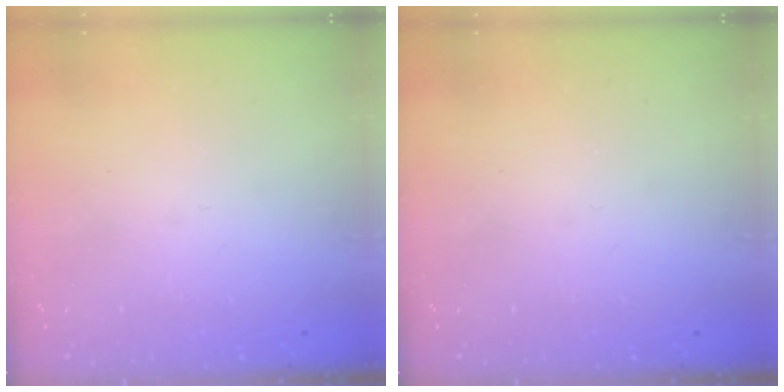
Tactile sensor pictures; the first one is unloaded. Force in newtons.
{"total": 0.0}